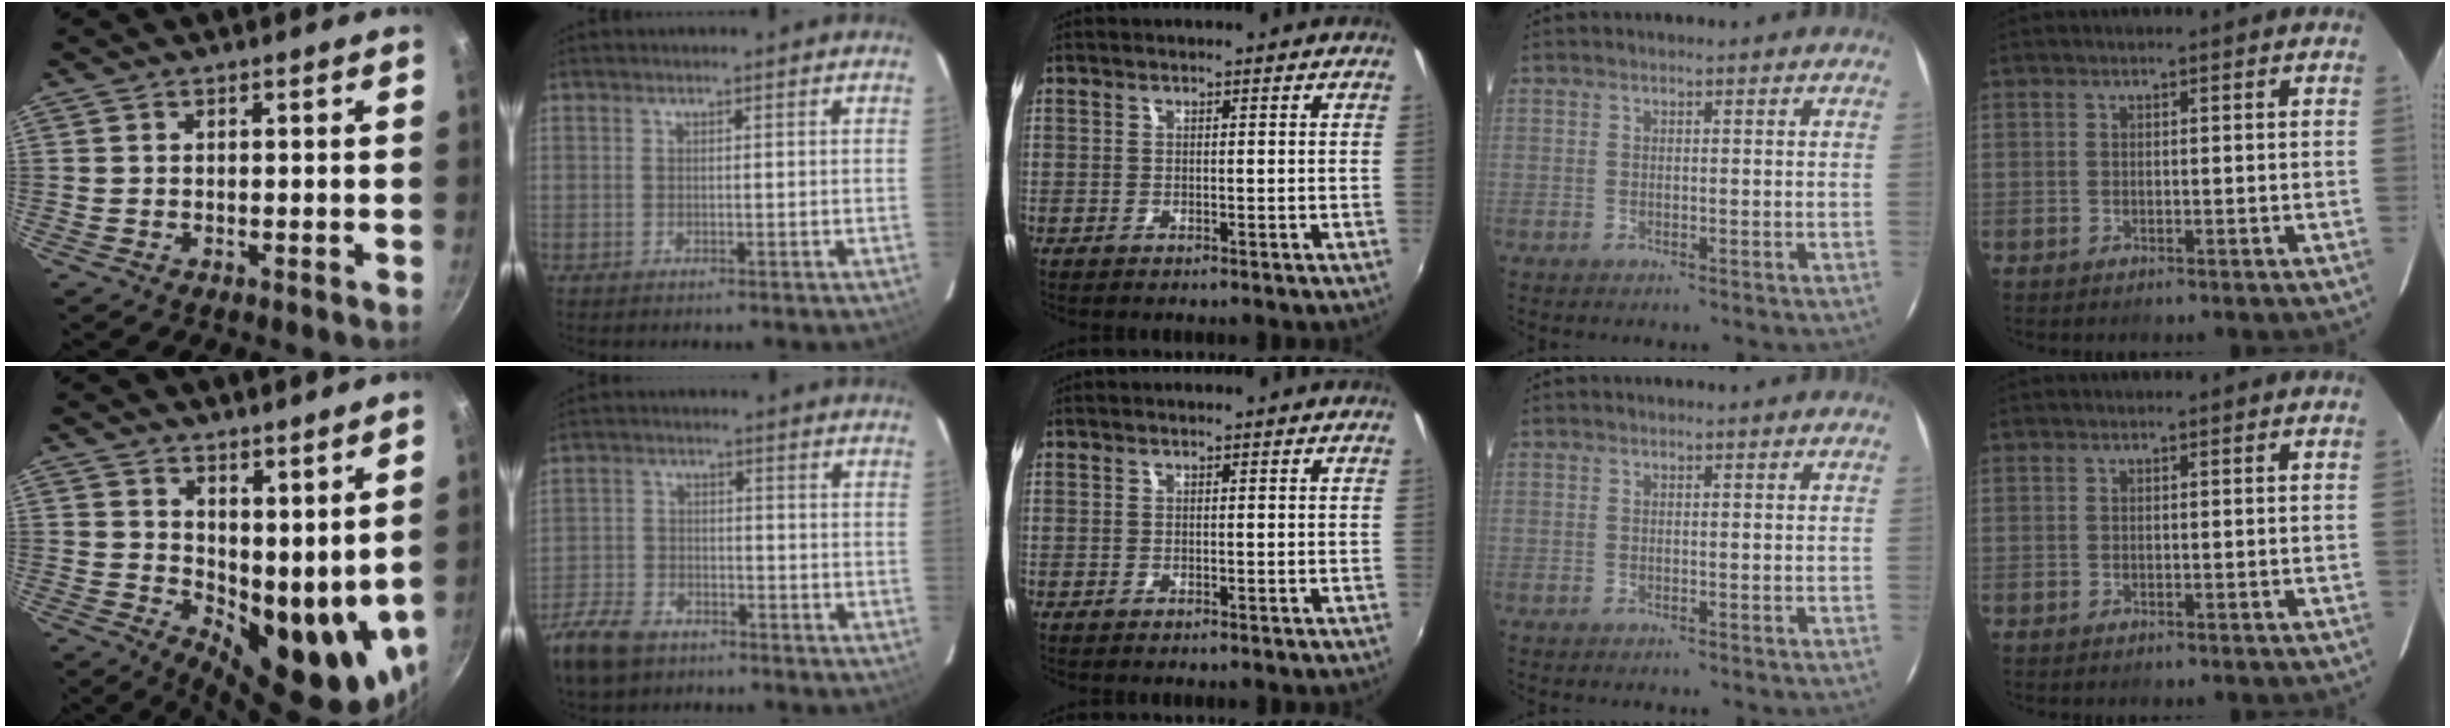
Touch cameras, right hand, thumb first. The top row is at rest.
{"thumb": {"total": 14.6, "force": [6.7, 6.9, 11.0], "torque": [-0.133, -0.050, 0.117]}, "index": {"total": 11.1, "force": [-7.6, 6.4, 5.0], "torque": [-0.143, -0.005, -0.145]}}